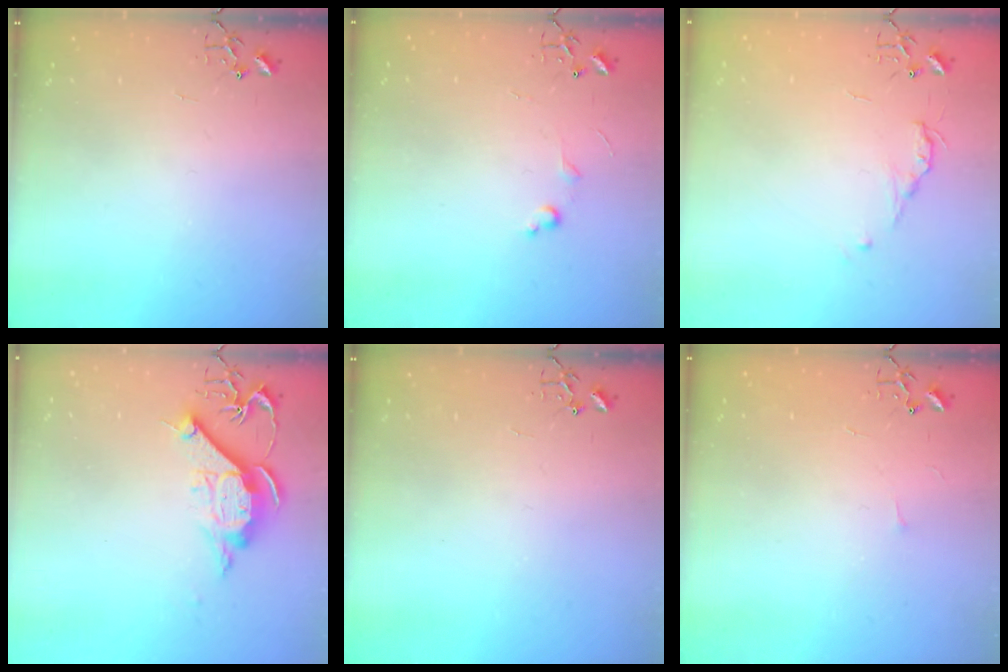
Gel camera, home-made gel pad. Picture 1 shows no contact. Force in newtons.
{"total": 4.2, "press": 4.2, "slide": 0.5}
{"total": 3.7, "press": 3.7, "slide": 0.5}
{"total": 12.0, "press": 11.9, "slide": 1.2}
{"total": 0.0}
{"total": 2.7, "press": 2.6, "slide": 0.4}